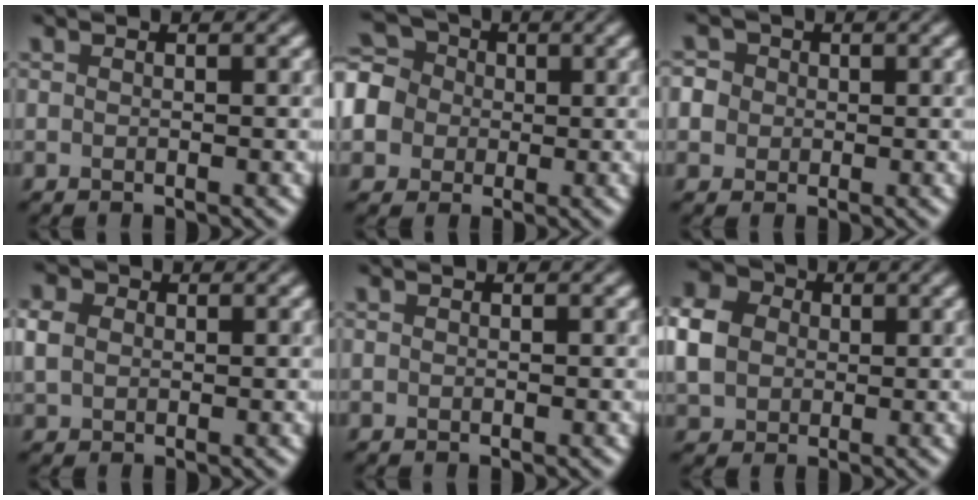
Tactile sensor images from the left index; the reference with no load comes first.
{"total": 8.4, "force": [-0.5, 7.6, 3.4], "torque": [-0.092, 0.027, -0.044]}
{"total": 5.2, "force": [1.6, 4.6, 2.0], "torque": [-0.035, 0.031, 0.005]}
{"total": 2.9, "force": [0.6, 2.4, 1.5], "torque": [-0.041, 0.008, 0.005]}
{"total": 0.0}
{"total": 5.7, "force": [0.4, 4.8, 3.0], "torque": [-0.087, 0.012, 0.011]}